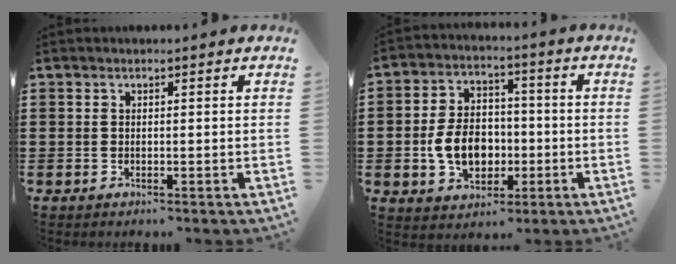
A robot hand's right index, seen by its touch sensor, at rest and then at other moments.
{"total": 8.9, "force": [-1.7, 6.4, 5.9], "torque": [-0.114, 0.005, -0.034]}